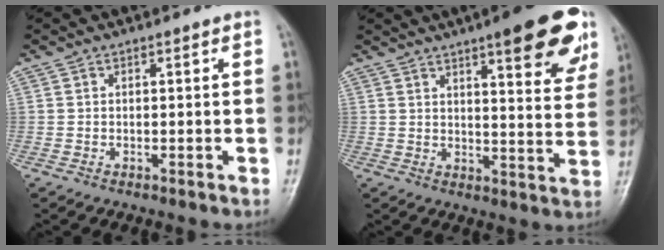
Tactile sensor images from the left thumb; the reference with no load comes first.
{"total": 16.9, "force": [9.9, 4.1, 13.0], "torque": [-0.134, -0.042, 0.123]}